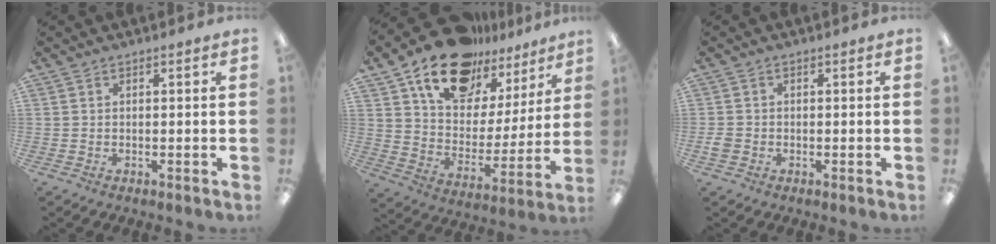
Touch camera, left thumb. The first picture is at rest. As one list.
[{"total": 17.9, "force": [13.6, 9.4, 6.8], "torque": [-0.129, -0.090, 0.244]}, {"total": 2.3, "force": [-0.7, 1.9, 1.1], "torque": [-0.017, 0.005, -0.012]}]